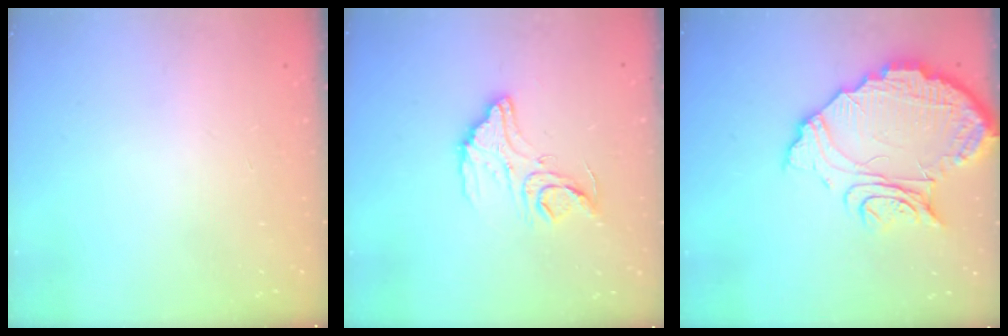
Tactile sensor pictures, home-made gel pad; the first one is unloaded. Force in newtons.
{"total": 13.5, "press": 13.4, "slide": 1.0}
{"total": 15.7, "press": 15.7, "slide": 1.0}